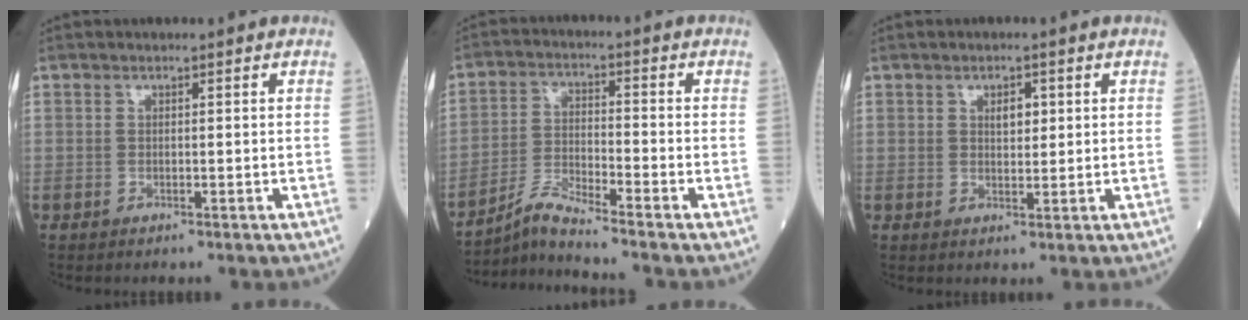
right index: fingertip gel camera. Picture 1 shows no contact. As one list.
[{"total": 5.8, "force": [-5.3, -1.7, 1.6], "torque": [-0.043, -0.022, -0.103]}, {"total": 2.3, "force": [0.8, 1.2, 1.8], "torque": [-0.026, -0.001, 0.013]}]